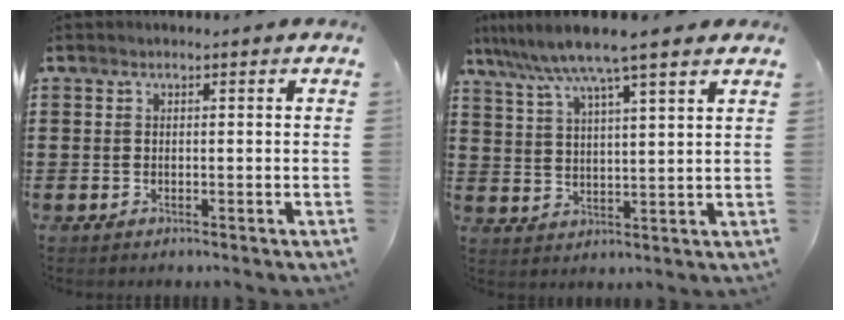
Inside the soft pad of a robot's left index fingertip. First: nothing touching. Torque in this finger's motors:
{"motor_torque": [2.14, 0.00, 0.42, 0.21]}